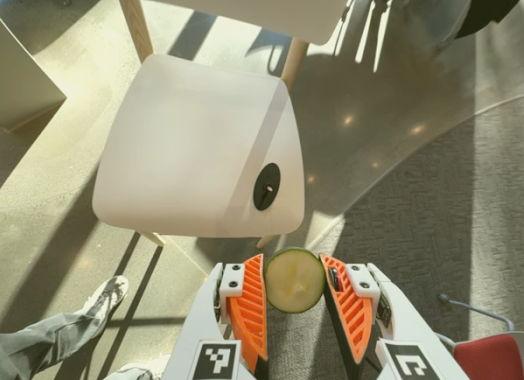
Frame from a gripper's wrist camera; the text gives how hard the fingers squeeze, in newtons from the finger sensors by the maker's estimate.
{"total": 9.5, "left": 9.5, "right": 9.4}